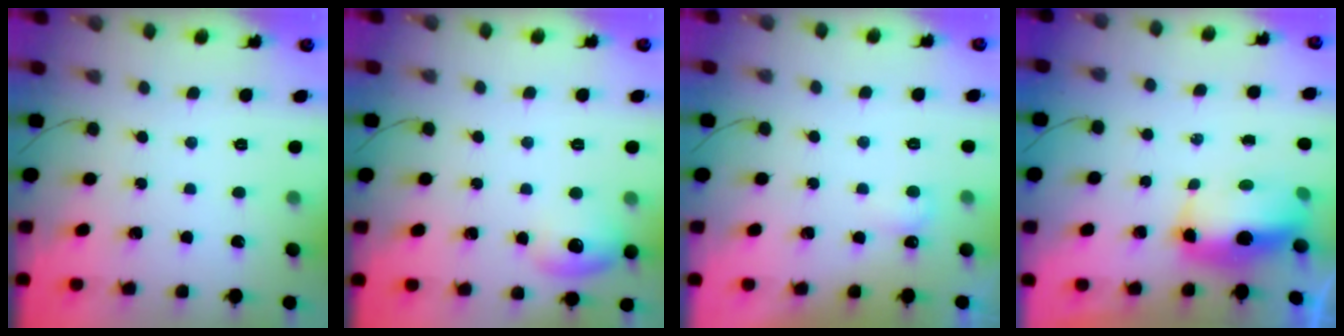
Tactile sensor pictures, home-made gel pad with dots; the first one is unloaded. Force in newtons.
{"total": 9.2, "press": 8.2, "slide": 4.0}
{"total": 2.4, "press": 2.4, "slide": 0.6}
{"total": 8.5, "press": 8.4, "slide": 1.0}